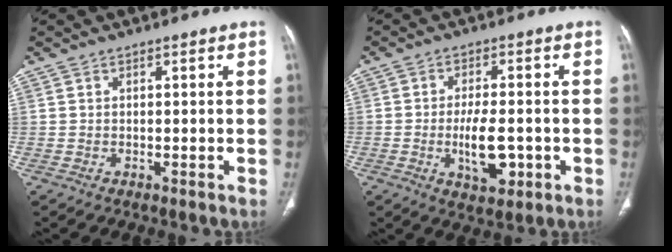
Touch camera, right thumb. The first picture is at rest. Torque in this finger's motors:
{"motor_torque": [3.32, 1.69, 1.39, -1.38, 0.59]}